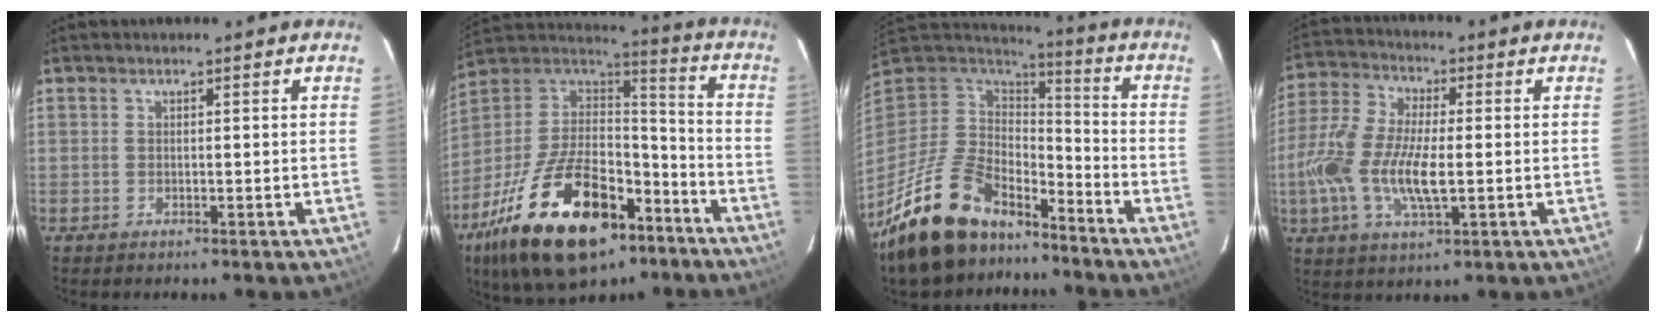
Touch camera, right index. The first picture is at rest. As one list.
[{"total": 29.4, "force": [-16.5, 14.4, 19.6], "torque": [-0.377, -0.001, -0.263]}, {"total": 21.3, "force": [-15.4, 10.4, 10.5], "torque": [-0.233, -0.008, -0.256]}, {"total": 14.0, "force": [-2.2, 5.3, 12.8], "torque": [-0.277, -0.001, -0.048]}]